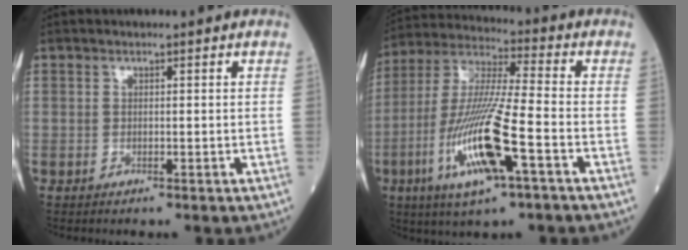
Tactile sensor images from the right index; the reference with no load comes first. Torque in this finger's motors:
{"motor_torque": [1.22, 0.30, 1.05, 0.21]}